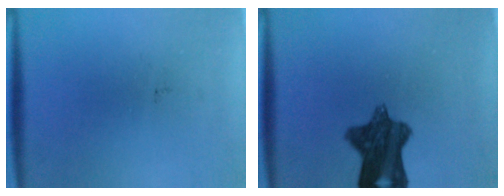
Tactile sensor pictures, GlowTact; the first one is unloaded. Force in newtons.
{"total": 9.8}